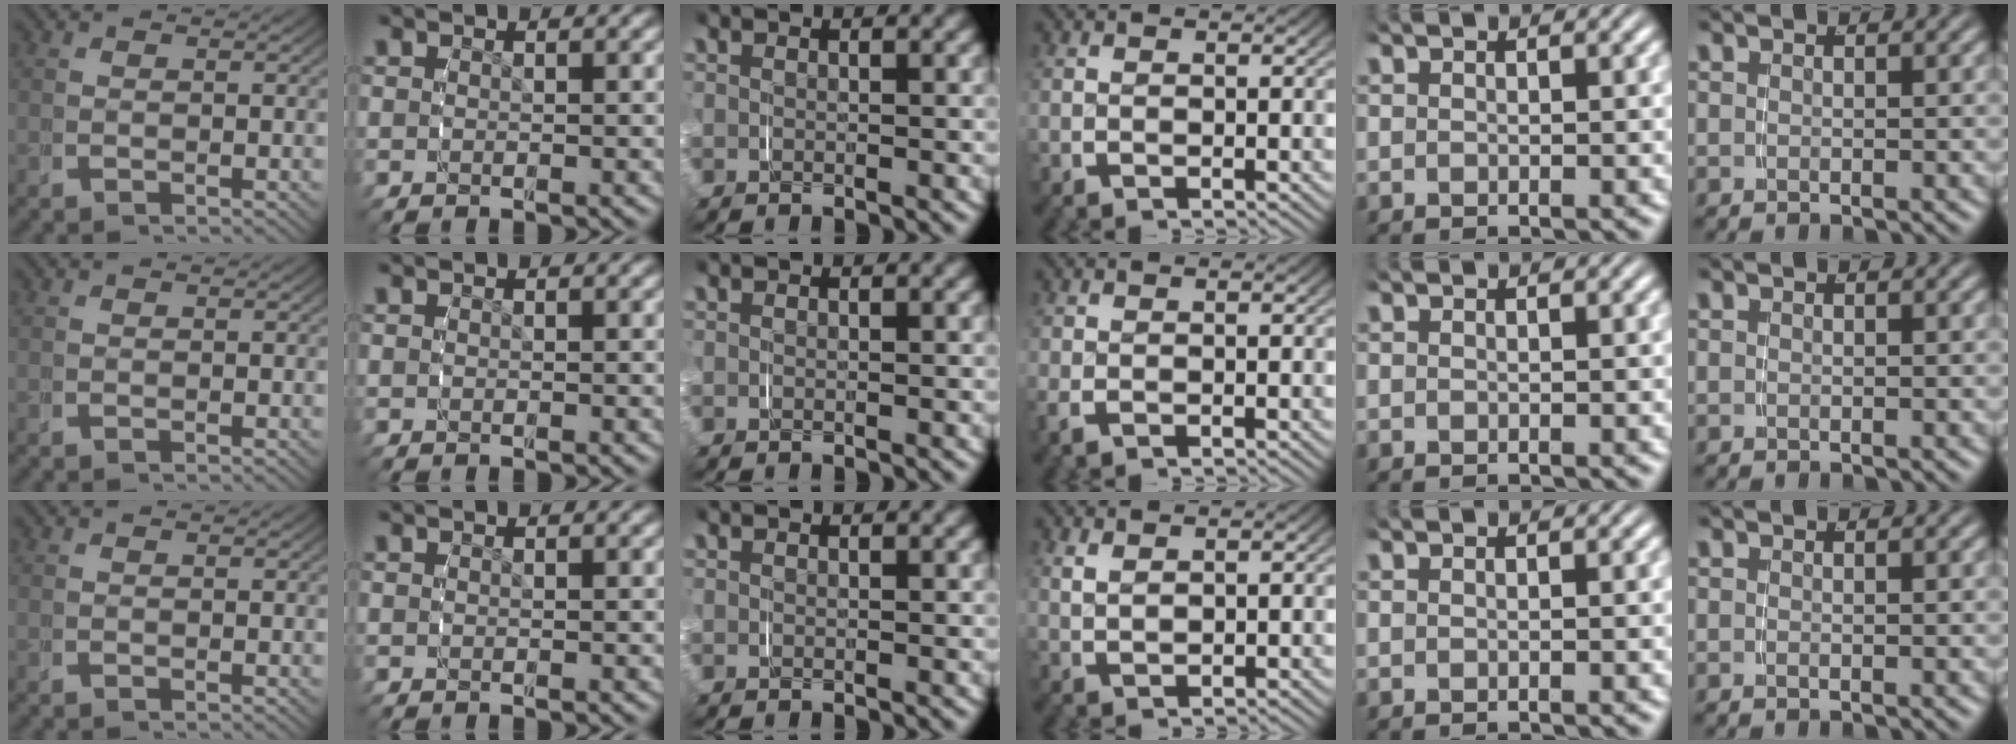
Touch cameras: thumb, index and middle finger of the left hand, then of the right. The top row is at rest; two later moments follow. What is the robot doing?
{"motion": "grasp_and_lifting", "object": "napkin"}